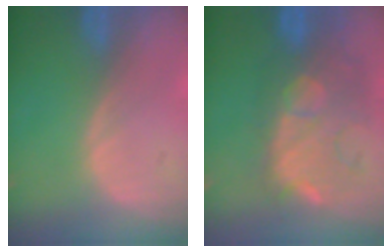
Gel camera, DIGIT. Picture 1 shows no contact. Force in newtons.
{"total": 10.7, "press": 10.0, "slide": 3.7}